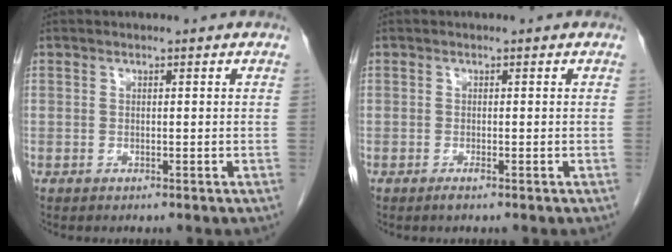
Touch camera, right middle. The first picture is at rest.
{"total": 0.7, "force": [-0.5, -0.1, 0.5], "torque": [-0.010, -0.001, -0.009]}